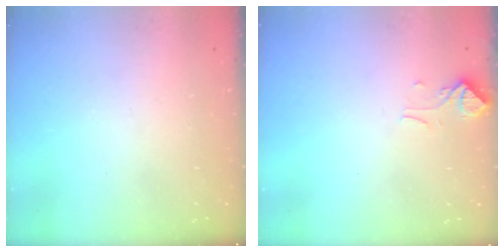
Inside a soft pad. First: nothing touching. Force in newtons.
{"total": 2.6, "press": 2.5, "slide": 0.6}